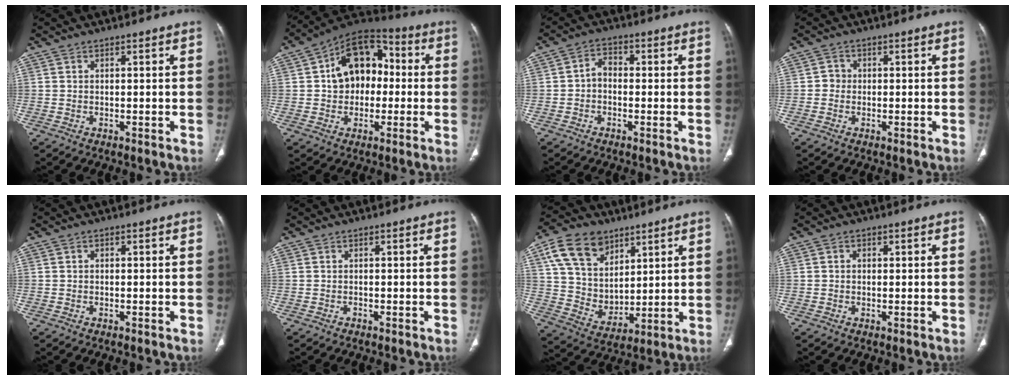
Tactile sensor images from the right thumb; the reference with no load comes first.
{"total": 14.9, "force": [1.0, 10.8, 10.3], "torque": [-0.111, 0.038, 0.003]}
{"total": 3.5, "force": [-0.6, 2.6, 2.3], "torque": [-0.026, 0.018, -0.021]}
{"total": 1.8, "force": [-0.3, 1.7, 0.5], "torque": [0.005, 0.008, -0.011]}
{"total": 0.5, "force": [0.0, 0.5, 0.3], "torque": [0.002, 0.002, -0.004]}
{"total": 0.0}
{"total": 15.2, "force": [7.7, 10.6, 7.7], "torque": [-0.115, -0.030, 0.155]}
{"total": 1.0, "force": [0.2, 0.9, 0.4], "torque": [-0.002, 0.002, 0.000]}